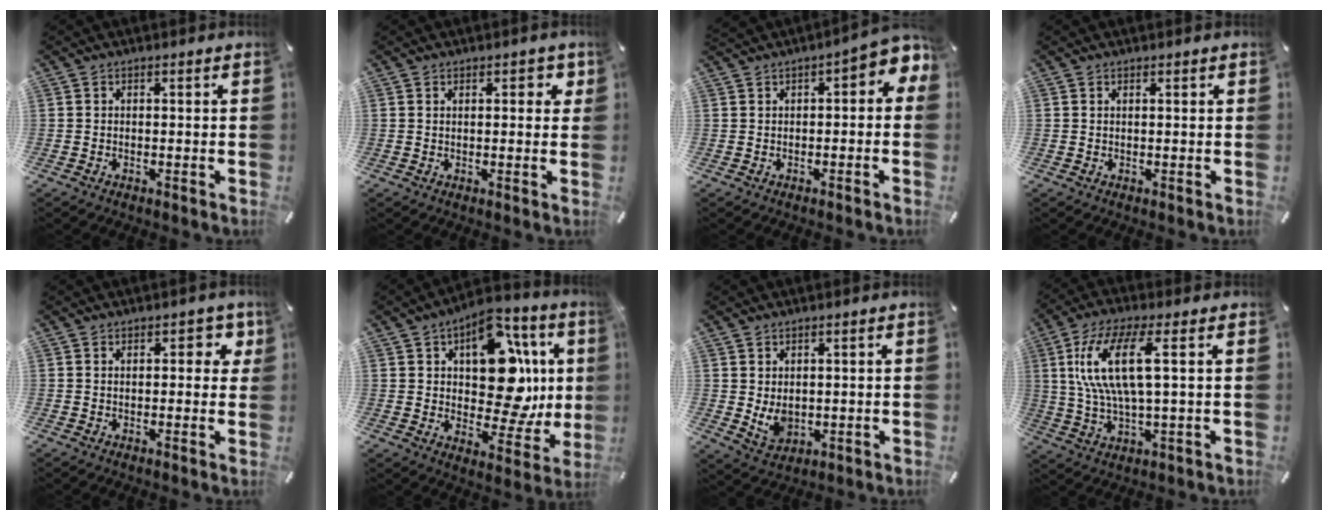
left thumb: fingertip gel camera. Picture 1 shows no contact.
{"total": 2.8, "force": [1.1, 1.3, 2.2], "torque": [-0.030, 0.000, 0.014]}
{"total": 4.4, "force": [1.2, 2.3, 3.5], "torque": [-0.044, -0.009, 0.014]}
{"total": 0.6, "force": [0.3, 0.1, 0.5], "torque": [-0.010, 0.000, 0.005]}
{"total": 4.6, "force": [1.8, 2.3, 3.6], "torque": [-0.038, -0.006, 0.021]}
{"total": 18.7, "force": [5.3, 11.2, 13.9], "torque": [-0.185, -0.037, 0.094]}
{"total": 4.9, "force": [0.9, 4.0, 2.7], "torque": [-0.057, -0.016, 0.015]}
{"total": 14.2, "force": [3.5, 4.6, 13.0], "torque": [-0.278, -0.002, 0.055]}